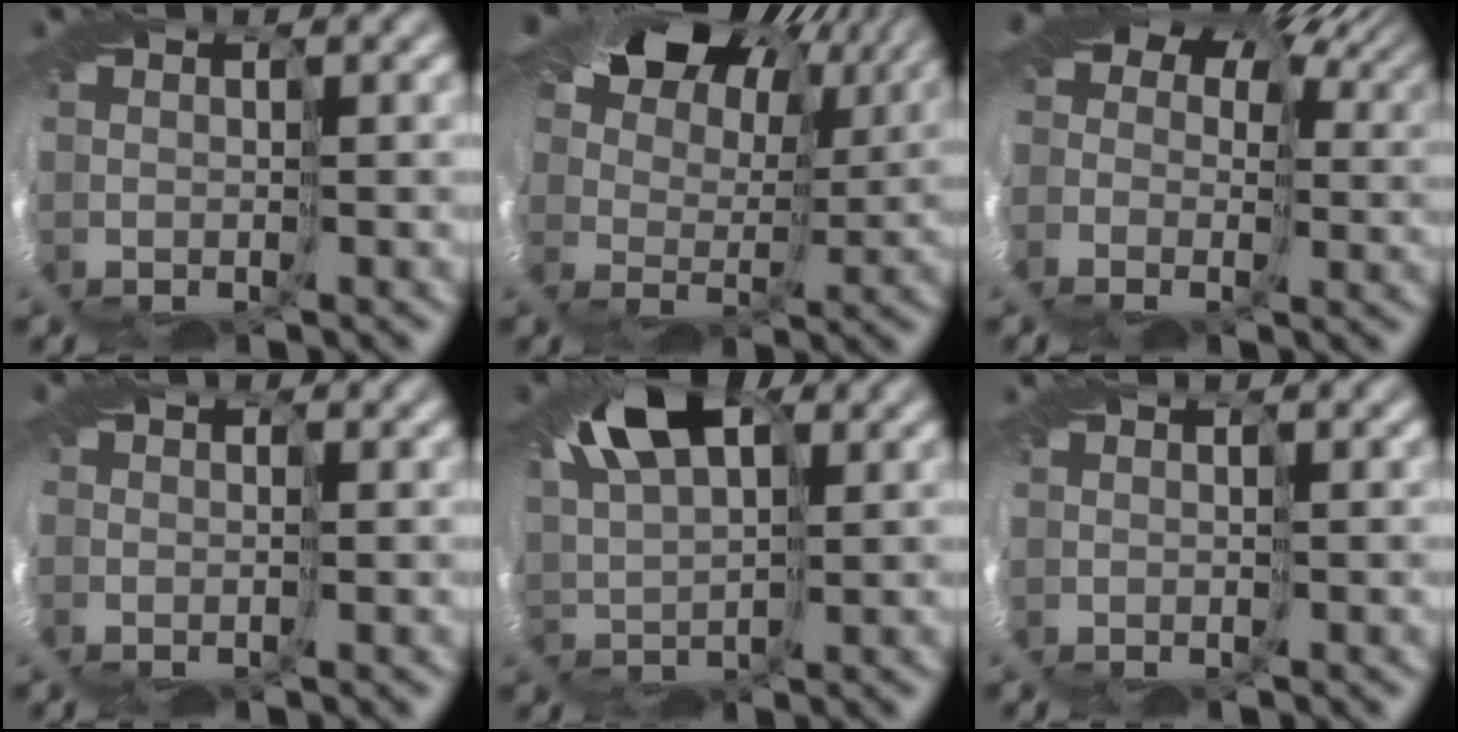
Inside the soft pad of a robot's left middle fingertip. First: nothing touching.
{"total": 18.4, "force": [10.9, 11.0, 10.1], "torque": [-0.219, 0.068, 0.173]}
{"total": 15.1, "force": [4.7, 10.8, 9.5], "torque": [-0.179, 0.030, 0.044]}
{"total": 3.9, "force": [0.4, 3.2, 2.2], "torque": [-0.043, 0.005, 0.008]}
{"total": 6.5, "force": [3.2, 3.5, 4.4], "torque": [-0.090, 0.022, 0.046]}
{"total": 0.0}